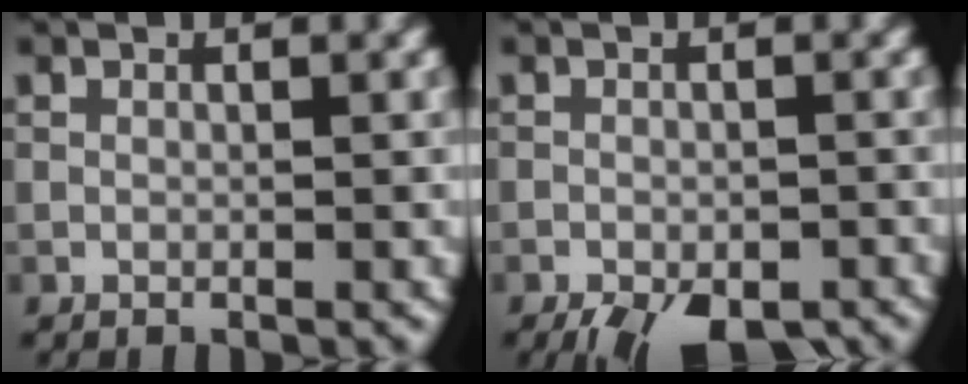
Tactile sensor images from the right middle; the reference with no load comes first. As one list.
[{"total": 6.4, "force": [-4.7, 2.6, 3.5], "torque": [-0.045, -0.021, -0.066]}]